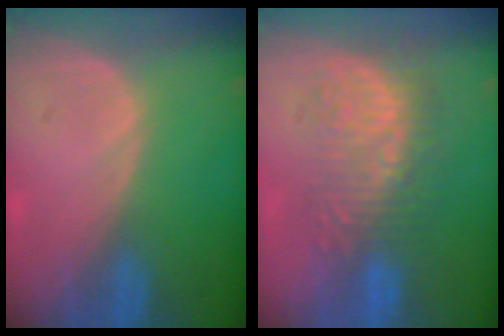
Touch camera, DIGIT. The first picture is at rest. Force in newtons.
{"total": 8.9, "press": 8.5, "slide": 2.5}